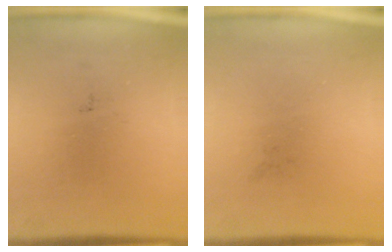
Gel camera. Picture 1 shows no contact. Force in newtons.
{"total": 0.0}